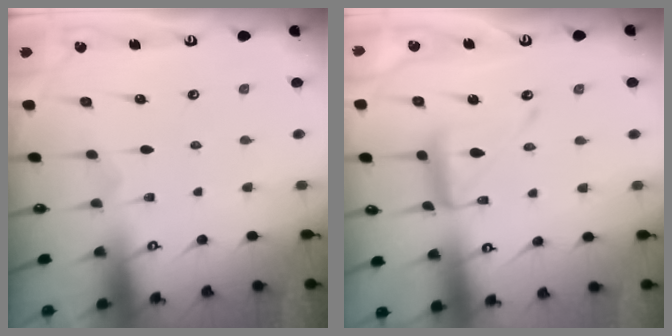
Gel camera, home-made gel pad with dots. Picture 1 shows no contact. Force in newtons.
{"total": 12.6, "press": 12.6, "slide": 1.0}